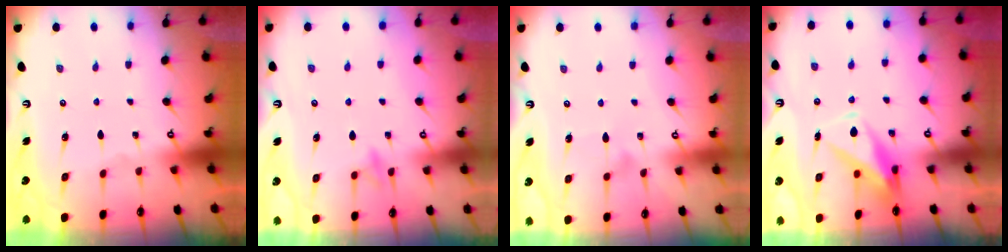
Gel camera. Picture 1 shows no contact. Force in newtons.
{"total": 7.6, "press": 7.5, "slide": 0.8}
{"total": 6.3, "press": 6.3, "slide": 0.3}
{"total": 7.8, "press": 7.6, "slide": 1.4}